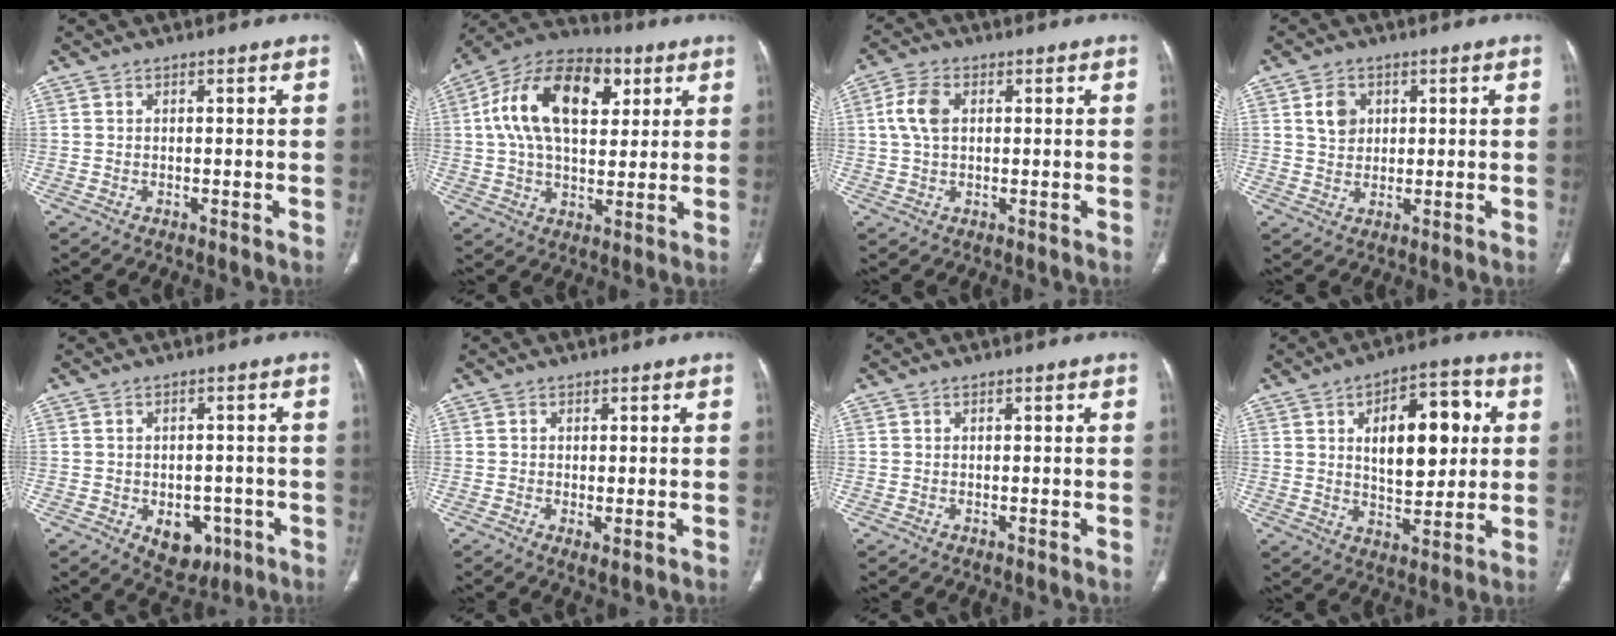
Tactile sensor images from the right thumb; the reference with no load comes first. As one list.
[{"total": 20.1, "force": [5.6, 11.7, 15.3], "torque": [-0.245, 0.009, 0.086]}, {"total": 6.0, "force": [1.2, 3.8, 4.5], "torque": [-0.099, 0.010, 0.021]}, {"total": 4.7, "force": [1.6, 3.7, 2.4], "torque": [-0.025, -0.008, 0.030]}, {"total": 7.2, "force": [-2.6, 5.0, 4.4], "torque": [-0.030, 0.013, -0.021]}, {"total": 2.0, "force": [-0.4, 0.7, 1.8], "torque": [-0.038, -0.008, -0.003]}, {"total": 0.0}, {"total": 15.6, "force": [3.6, 8.0, 12.8], "torque": [-0.149, 0.003, 0.056]}]